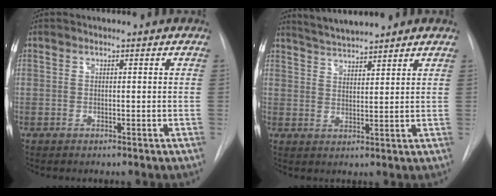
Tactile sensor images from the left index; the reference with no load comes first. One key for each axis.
{"total": 6.1, "fx": 5.8, "fy": 0.1, "fz": 1.9, "tx": -0.041, "ty": 0.019, "tz": 0.105}